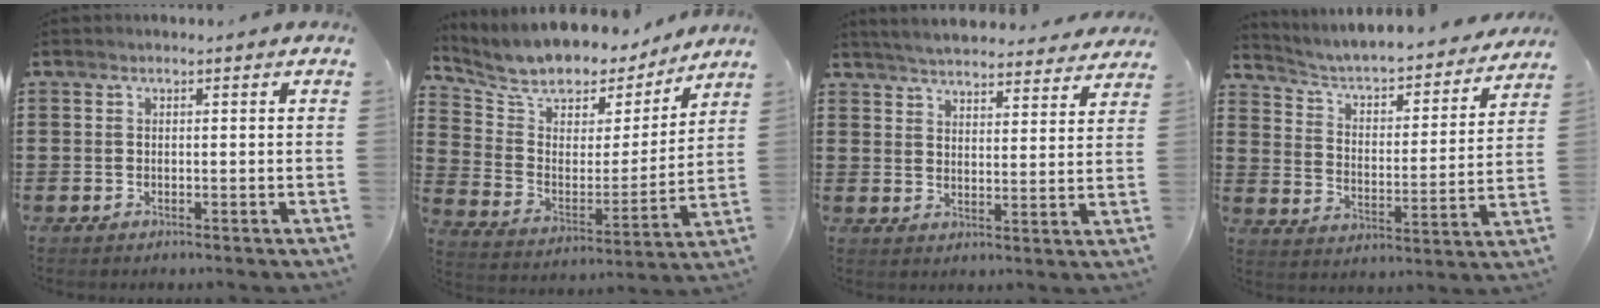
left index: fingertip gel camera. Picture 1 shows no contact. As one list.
[{"total": 7.7, "force": [6.9, 3.1, 1.5], "torque": [-0.068, -0.052, 0.117]}, {"total": 4.9, "force": [4.9, 0.0, 0.8], "torque": [-0.035, -0.027, 0.086]}, {"total": 3.9, "force": [3.6, 0.5, 1.4], "torque": [-0.047, -0.034, 0.051]}]